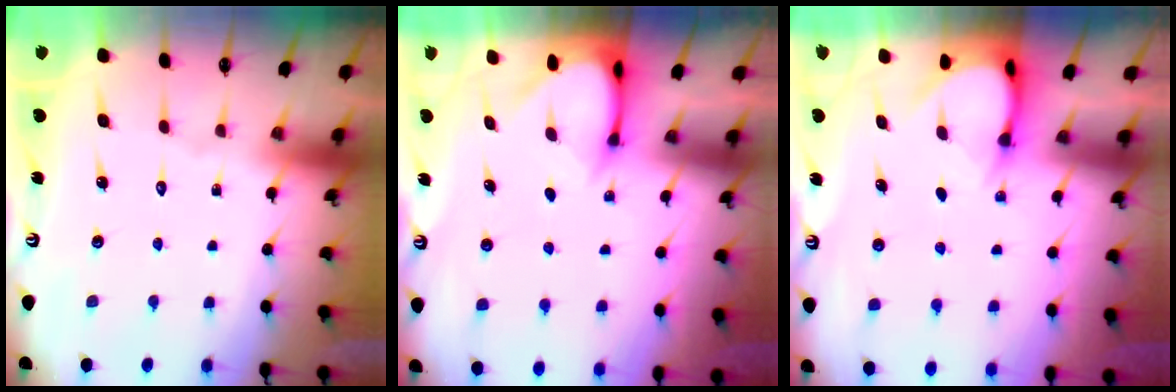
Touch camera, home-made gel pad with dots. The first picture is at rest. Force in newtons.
{"total": 3.2, "press": 3.2, "slide": 0.3}
{"total": 3.9, "press": 3.9, "slide": 0.3}